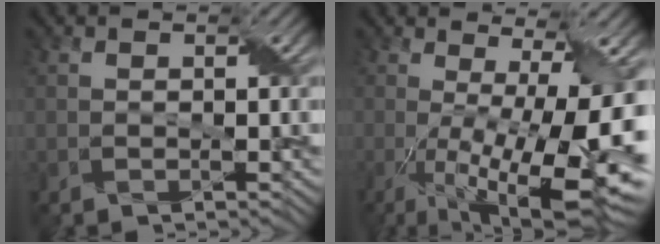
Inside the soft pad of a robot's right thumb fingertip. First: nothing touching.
{"total": 16.9, "force": [-2.8, 4.6, 16.0], "torque": [-0.233, -0.016, -0.033]}